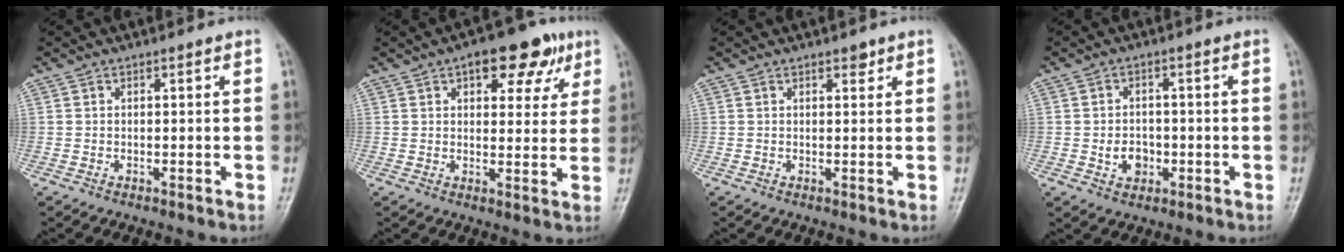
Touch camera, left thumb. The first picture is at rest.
{"total": 11.1, "force": [5.8, 5.5, 7.7], "torque": [-0.058, -0.008, 0.071]}
{"total": 1.3, "force": [1.0, 0.6, 0.7], "torque": [-0.002, -0.005, 0.012]}
{"total": 4.3, "force": [-1.0, 3.5, 2.4], "torque": [-0.020, 0.006, -0.014]}